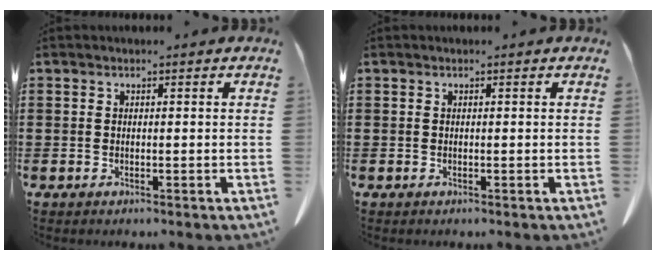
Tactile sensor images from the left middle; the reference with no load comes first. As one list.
[{"total": 0.0}]